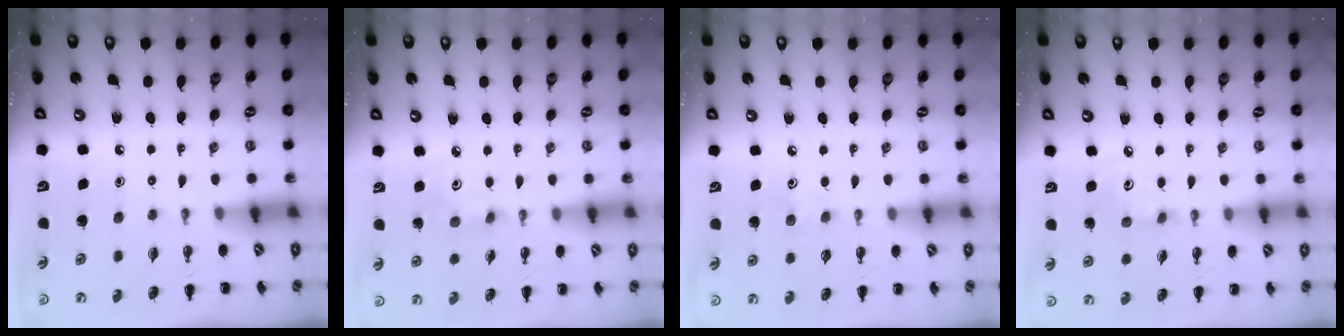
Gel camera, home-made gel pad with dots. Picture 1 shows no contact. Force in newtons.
{"total": 2.7, "press": 2.7, "slide": 0.3}
{"total": 4.8, "press": 4.6, "slide": 1.2}
{"total": 3.7, "press": 3.6, "slide": 1.0}